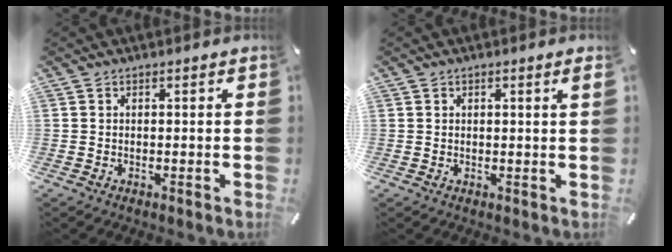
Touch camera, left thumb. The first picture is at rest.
{"total": 1.0, "force": [0.5, 0.0, 0.8], "torque": [-0.017, 0.001, 0.007]}